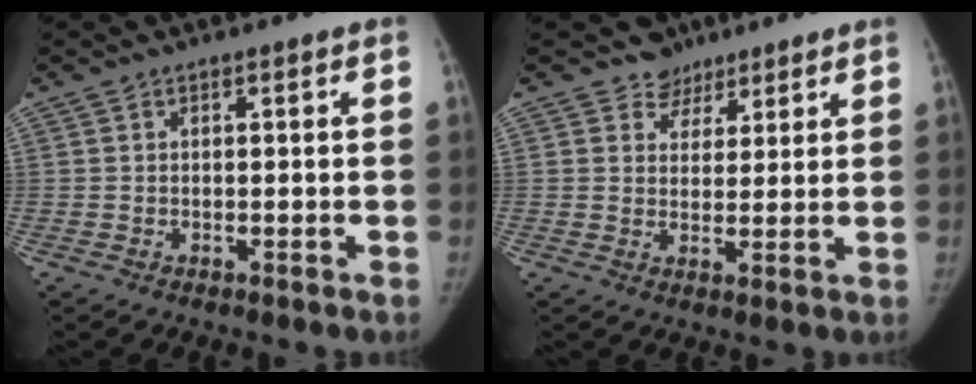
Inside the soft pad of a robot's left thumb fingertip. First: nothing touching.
{"total": 4.8, "force": [3.4, 3.3, -0.5], "torque": [0.039, -0.023, 0.048]}